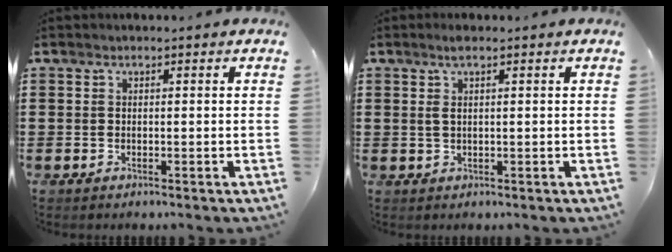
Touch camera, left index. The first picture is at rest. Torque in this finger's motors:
{"motor_torque": [0.16, -0.13, 0.04, 0.02]}